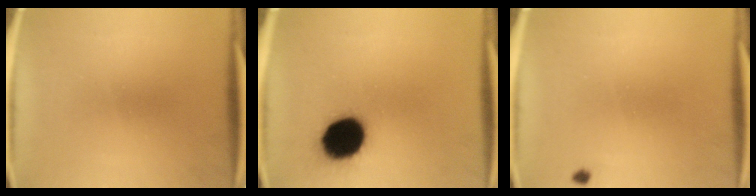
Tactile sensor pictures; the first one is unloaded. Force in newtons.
{"total": 16.6}
{"total": 0.7}